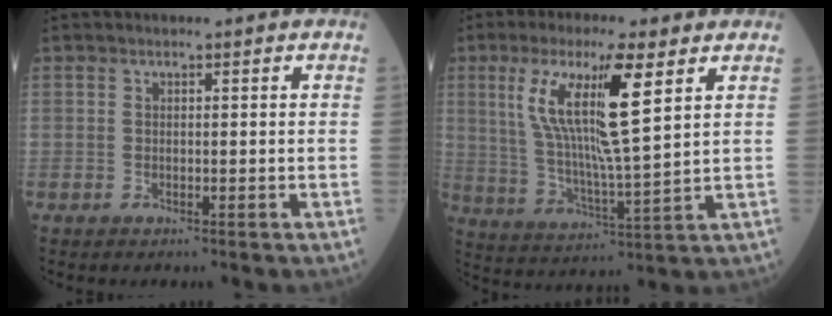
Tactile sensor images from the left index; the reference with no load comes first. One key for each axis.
{"total": 14.0, "fx": 5.7, "fy": 0.9, "fz": 12.8, "tx": -0.266, "ty": -0.005, "tz": 0.109}